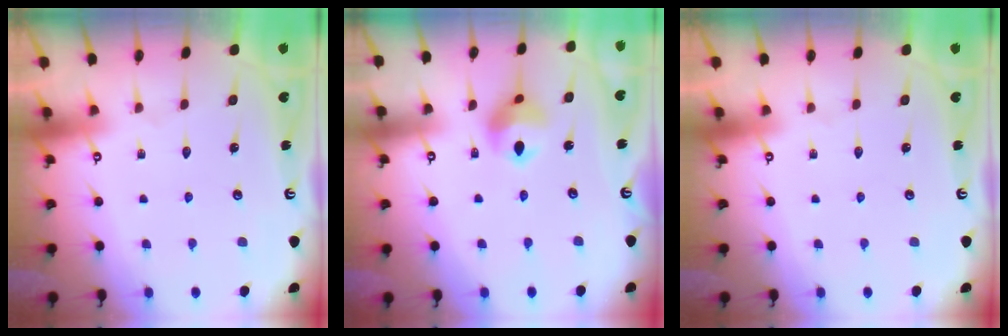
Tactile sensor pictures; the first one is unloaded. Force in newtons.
{"total": 9.7, "press": 9.7, "slide": 1.3}
{"total": 0.0}